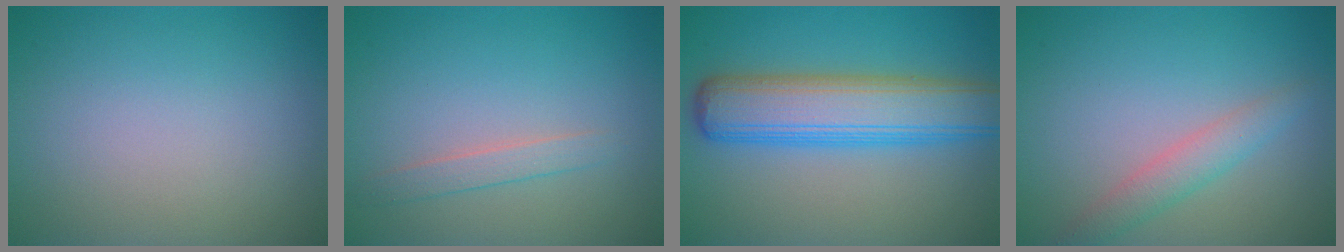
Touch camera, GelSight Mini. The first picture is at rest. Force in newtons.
{"total": 1.5, "press": 1.5, "slide": 0.0}
{"total": 8.1, "press": 8.1, "slide": 0.2}
{"total": 2.5, "press": 2.5, "slide": 0.1}